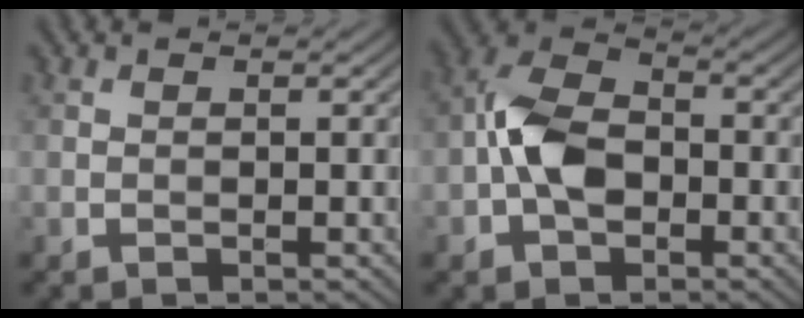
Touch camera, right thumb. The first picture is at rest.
{"total": 7.1, "force": [-1.8, 4.5, 5.2], "torque": [-0.108, 0.013, -0.044]}